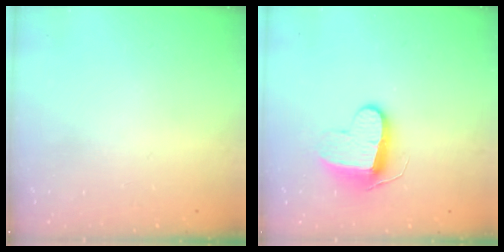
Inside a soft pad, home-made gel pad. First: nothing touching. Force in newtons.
{"total": 9.7, "press": 9.7, "slide": 0.2}